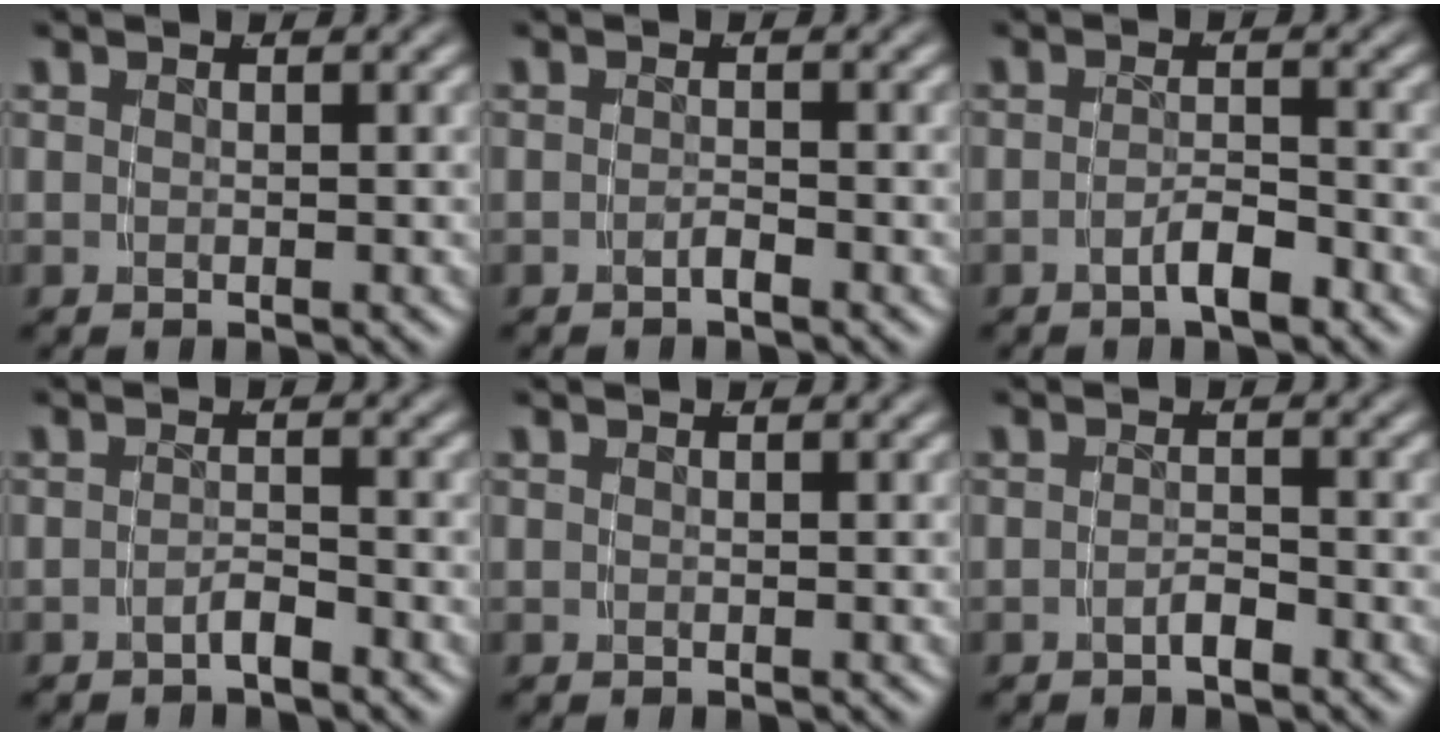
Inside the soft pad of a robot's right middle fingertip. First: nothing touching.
{"total": 1.1, "force": [-1.0, -0.4, 0.4], "torque": [-0.004, 0.003, -0.020]}
{"total": 2.4, "force": [-2.0, -0.1, 1.4], "torque": [-0.016, -0.002, -0.034]}
{"total": 1.7, "force": [-1.6, -0.2, 0.6], "torque": [-0.003, 0.002, -0.031]}
{"total": 0.0}
{"total": 1.5, "force": [-1.3, -0.1, 0.7], "torque": [-0.004, 0.003, -0.026]}